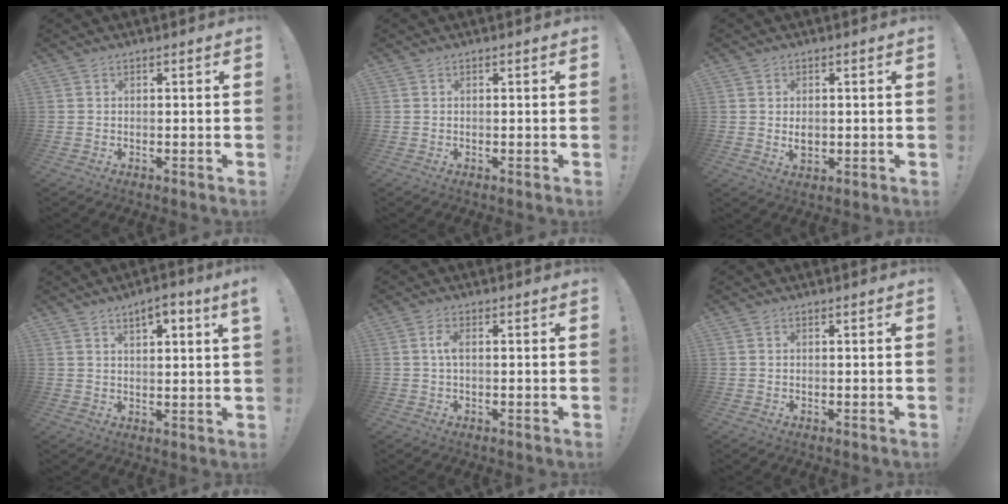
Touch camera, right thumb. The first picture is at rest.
{"total": 0.0}
{"total": 3.2, "force": [0.0, 2.4, 2.1], "torque": [-0.022, -0.001, -0.001]}
{"total": 5.1, "force": [3.3, 0.6, 3.8], "torque": [-0.048, -0.018, 0.051]}
{"total": 3.1, "force": [0.1, 1.1, 2.9], "torque": [-0.063, 0.005, -0.002]}
{"total": 0.0}